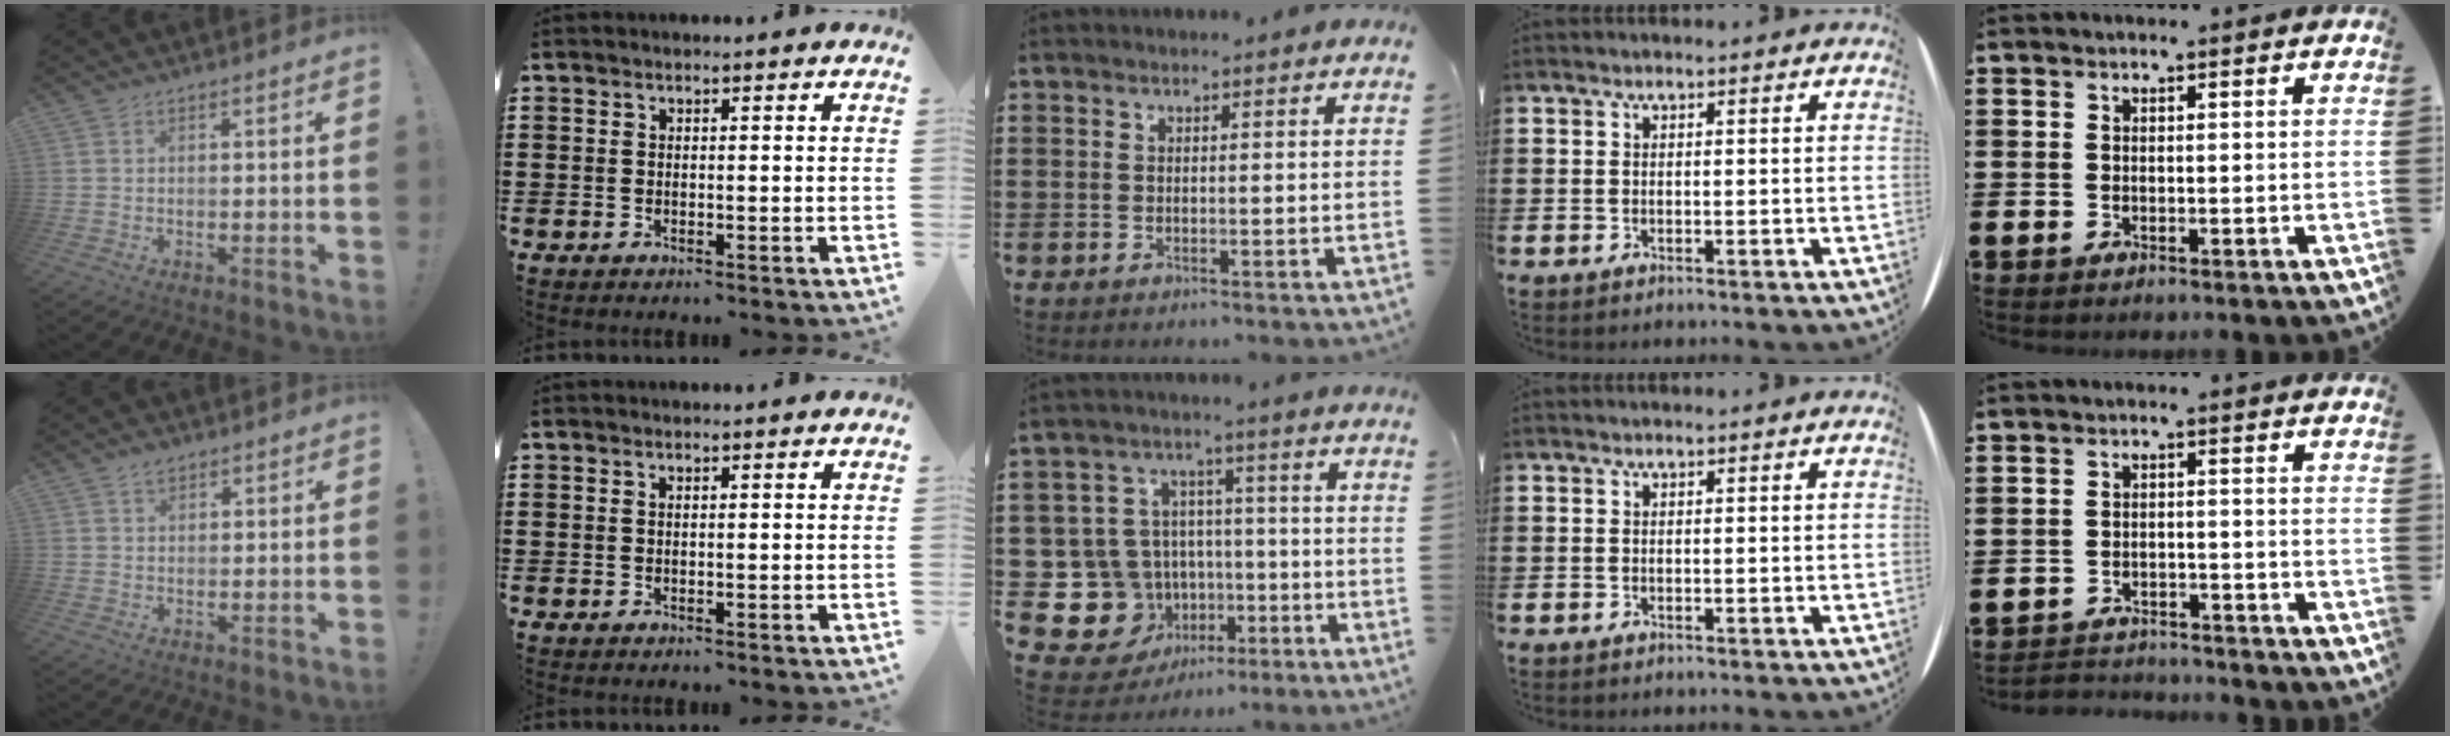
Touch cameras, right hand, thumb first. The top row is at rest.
{"thumb": {"total": 2.7, "force": [1.8, 1.8, 1.1], "torque": [-0.002, -0.009, 0.030]}, "middle": {"total": 11.9, "force": [-3.9, 10.7, 3.5], "torque": [-0.123, 0.004, -0.059]}, "little": {"total": 2.4, "force": [-2.4, 0.2, -0.3], "torque": [-0.003, 0.001, -0.054]}}